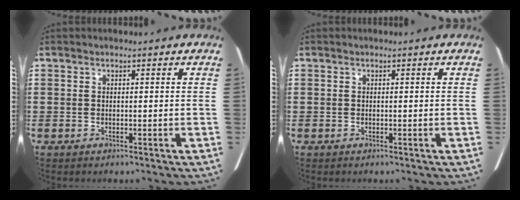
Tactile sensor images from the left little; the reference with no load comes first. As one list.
[{"total": 0.0}]